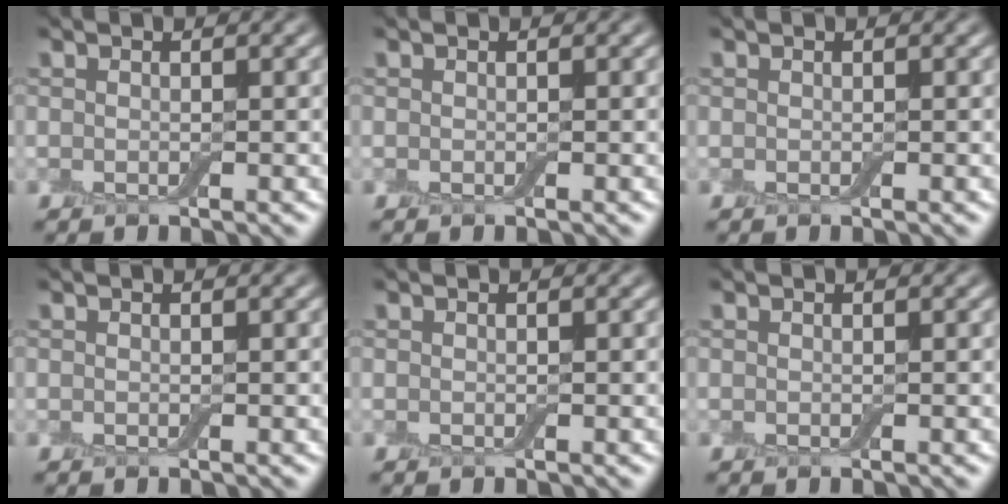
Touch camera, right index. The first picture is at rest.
{"total": 0.0}
{"total": 0.0}
{"total": 0.0}
{"total": 0.0}
{"total": 0.0}